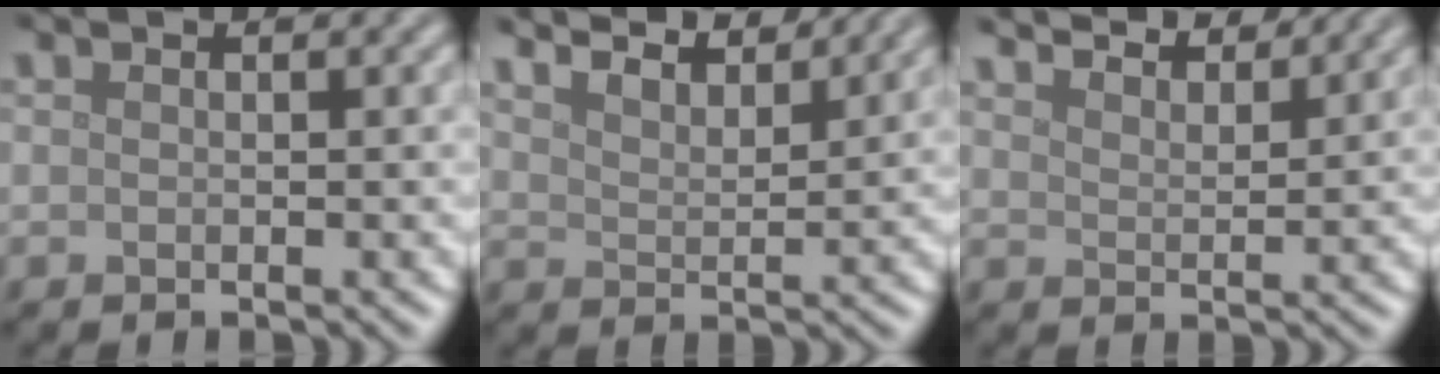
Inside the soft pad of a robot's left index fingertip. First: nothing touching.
{"total": 9.1, "force": [8.0, 2.2, 3.7], "torque": [-0.059, 0.014, 0.095]}
{"total": 7.3, "force": [6.7, 1.4, 2.6], "torque": [-0.035, 0.013, 0.079]}